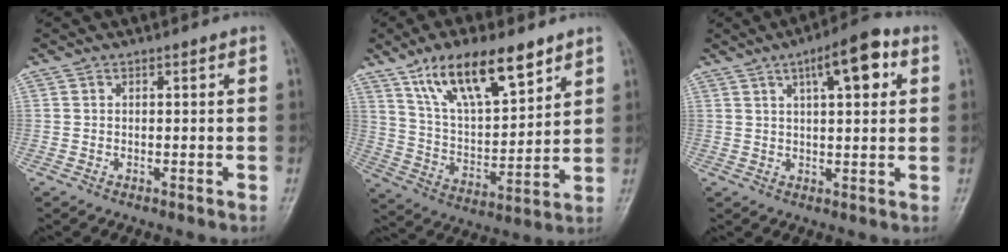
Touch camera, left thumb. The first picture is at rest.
{"total": 17.3, "force": [10.8, 6.6, 11.8], "torque": [-0.170, -0.044, 0.201]}
{"total": 10.0, "force": [4.0, 3.4, 8.5], "torque": [-0.111, 0.004, 0.056]}